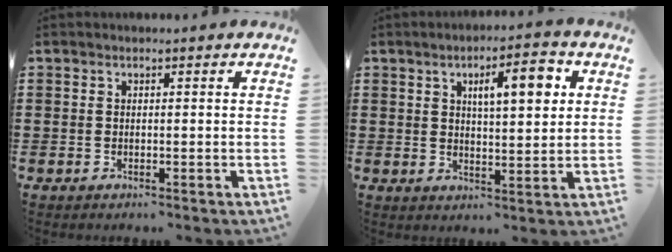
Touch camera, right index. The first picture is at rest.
{"total": 6.9, "force": [2.6, 2.0, 6.1], "torque": [-0.092, -0.004, 0.035]}